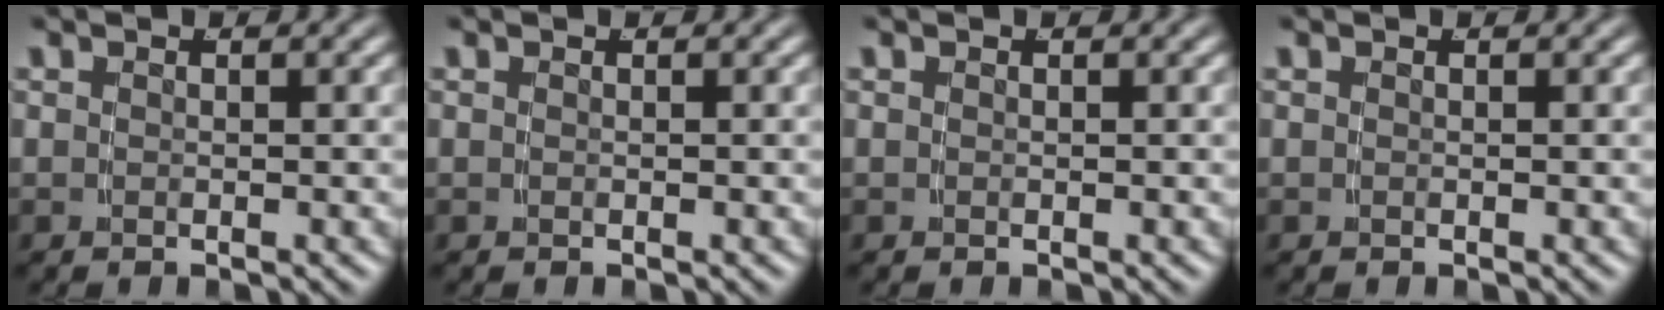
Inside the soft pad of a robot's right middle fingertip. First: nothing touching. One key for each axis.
{"total": 0.0}
{"total": 0.0}
{"total": 0.0}